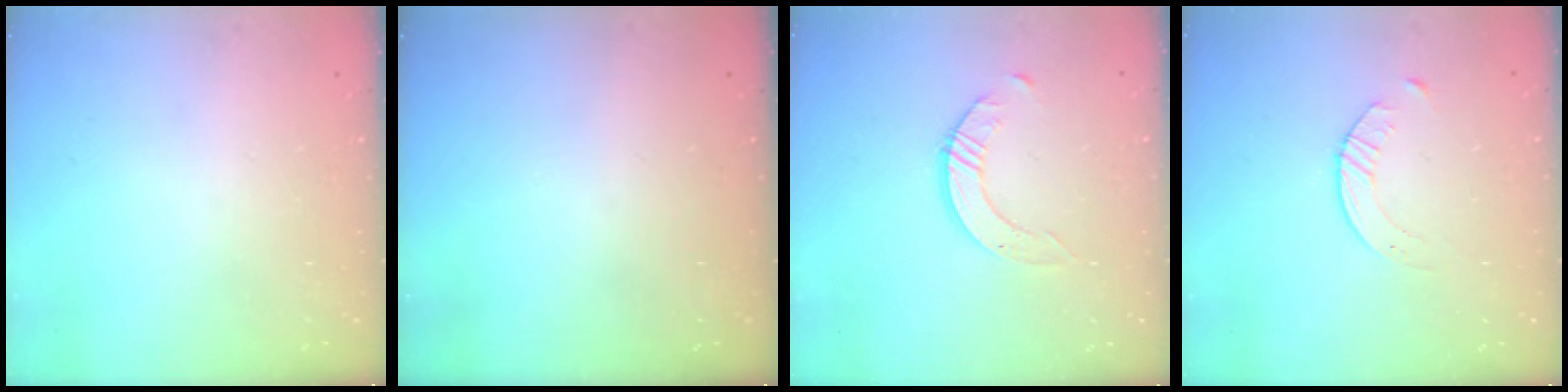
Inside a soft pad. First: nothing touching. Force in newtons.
{"total": 0.0}
{"total": 2.5, "press": 2.5, "slide": 0.3}
{"total": 2.1, "press": 2.0, "slide": 0.3}